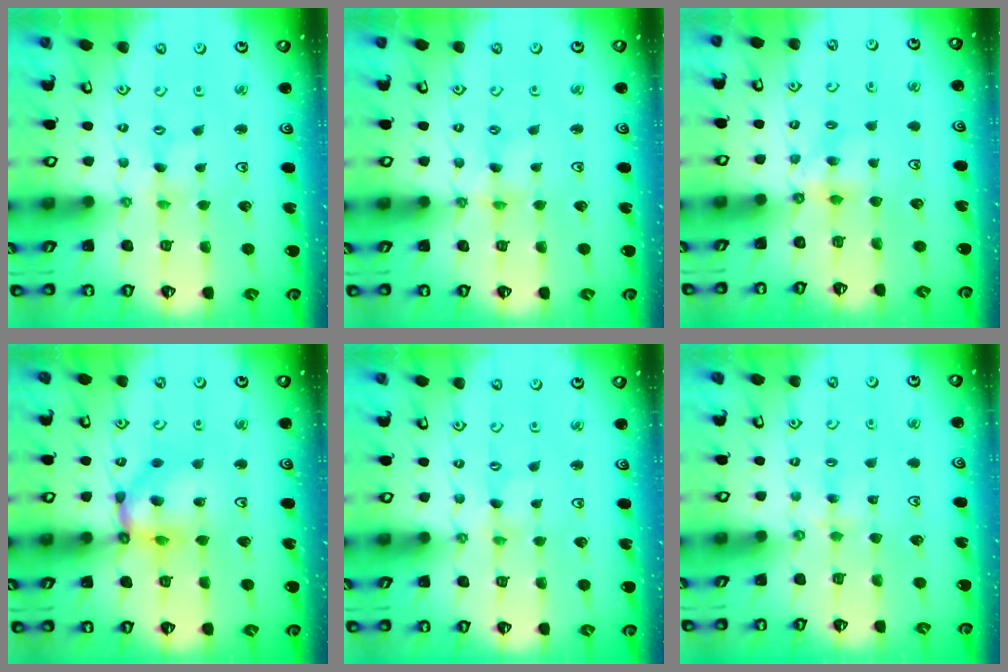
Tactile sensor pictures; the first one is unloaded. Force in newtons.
{"total": 2.5, "press": 2.5, "slide": 0.2}
{"total": 4.9, "press": 4.8, "slide": 0.8}
{"total": 13.3, "press": 13.2, "slide": 1.4}
{"total": 0.0}
{"total": 3.4, "press": 3.3, "slide": 0.5}